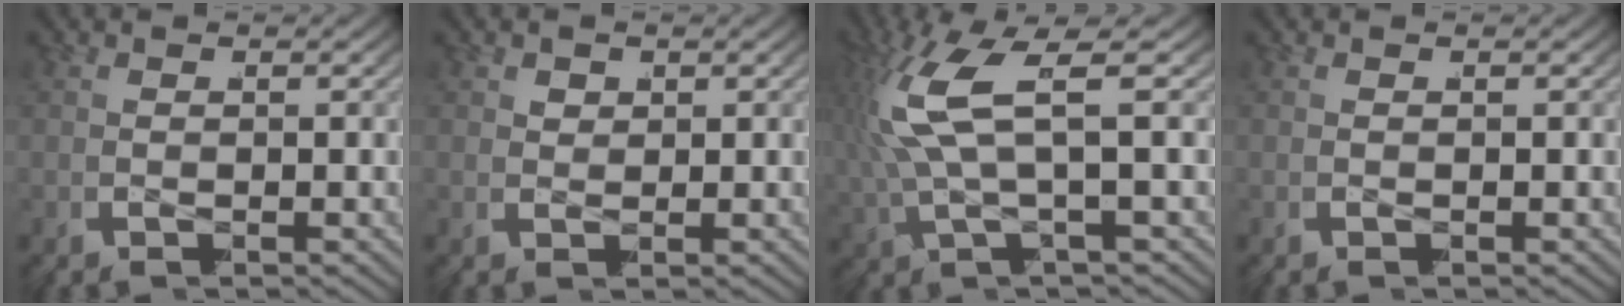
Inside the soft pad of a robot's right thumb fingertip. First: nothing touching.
{"total": 1.0, "force": [0.7, 0.7, 0.3], "torque": [0.003, -0.007, 0.016]}
{"total": 8.1, "force": [0.9, 3.8, 7.1], "torque": [-0.155, 0.003, 0.014]}
{"total": 0.0}